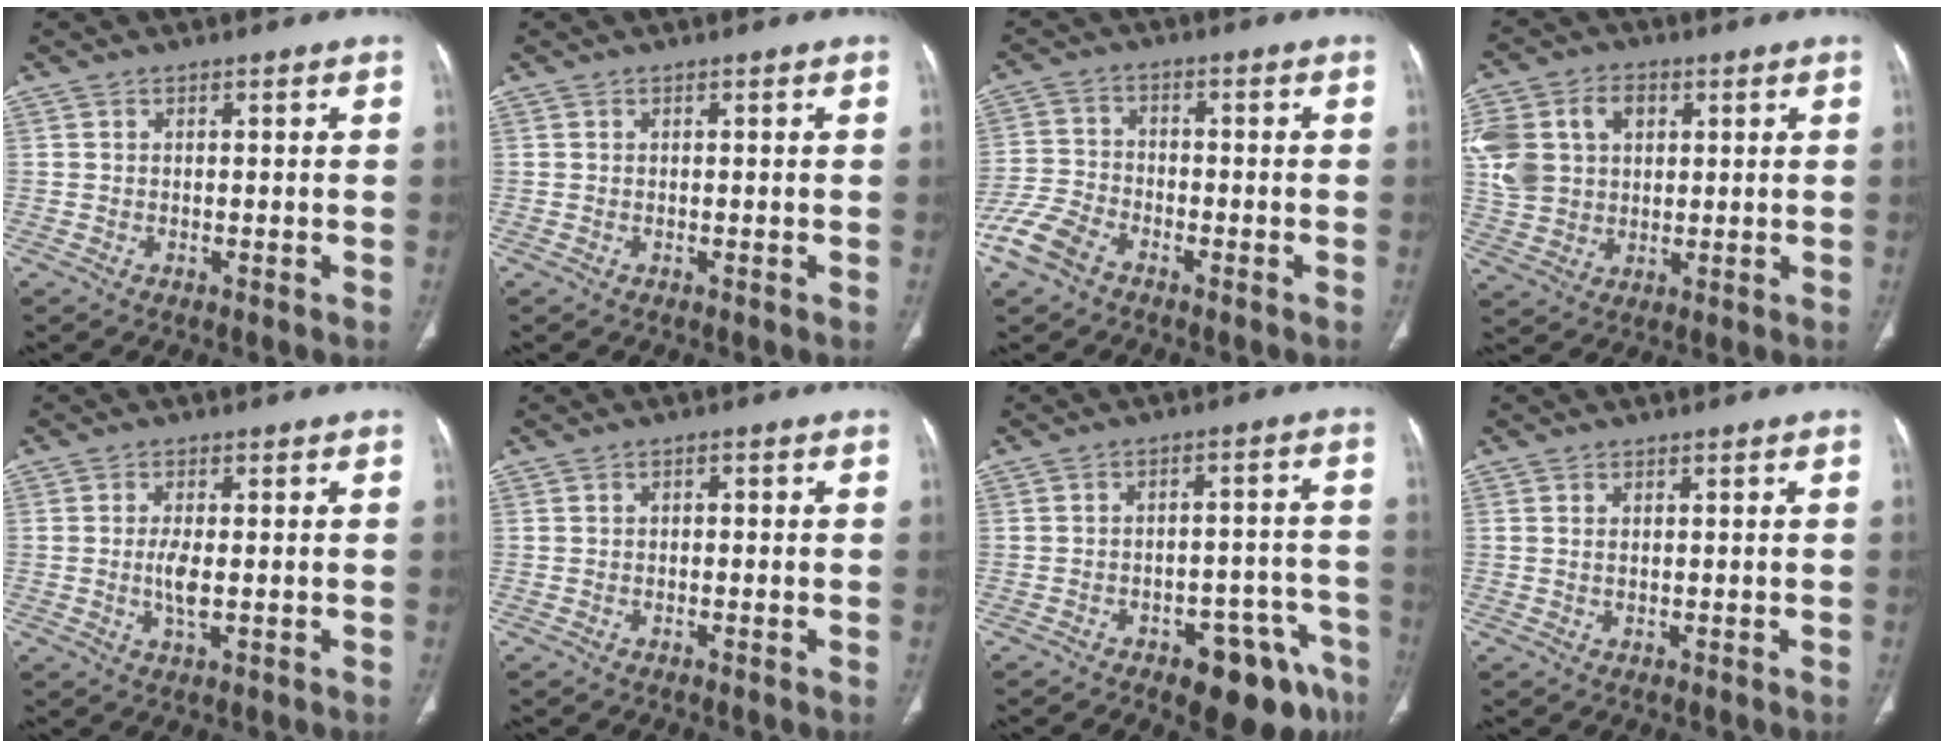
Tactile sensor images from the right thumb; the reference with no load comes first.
{"total": 0.0}
{"total": 7.7, "force": [-4.9, 4.3, 4.1], "torque": [-0.094, 0.014, -0.100]}
{"total": 15.9, "force": [3.8, 12.2, 9.4], "torque": [-0.201, 0.017, 0.076]}
{"total": 3.8, "force": [-0.3, 1.3, 3.5], "torque": [-0.078, -0.007, -0.007]}
{"total": 0.9, "force": [-0.1, 0.7, 0.6], "torque": [-0.003, 0.004, -0.007]}
{"total": 13.3, "force": [-8.1, 5.6, 8.9], "torque": [-0.077, 0.055, -0.103]}
{"total": 0.7, "force": [0.2, 0.4, 0.6], "torque": [-0.015, 0.001, 0.007]}